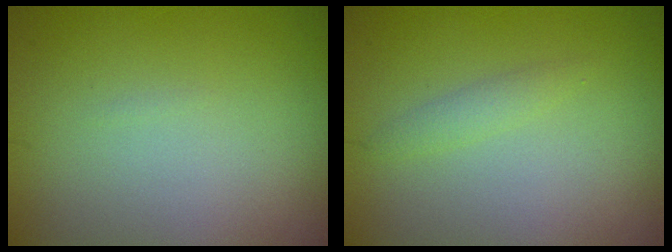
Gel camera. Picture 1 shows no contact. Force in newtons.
{"total": 1.1, "press": 1.1, "slide": 0.0}